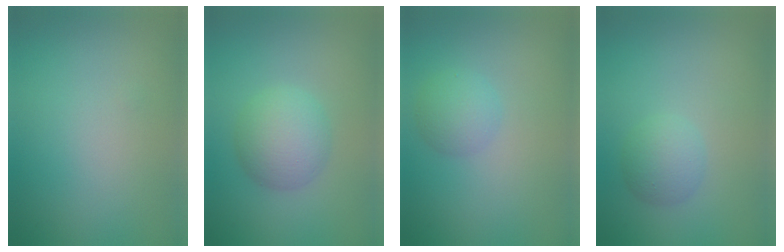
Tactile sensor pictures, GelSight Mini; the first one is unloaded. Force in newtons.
{"total": 4.2, "press": 4.2, "slide": 0.1}
{"total": 2.3, "press": 2.3, "slide": 0.1}
{"total": 2.5, "press": 2.5, "slide": 0.1}